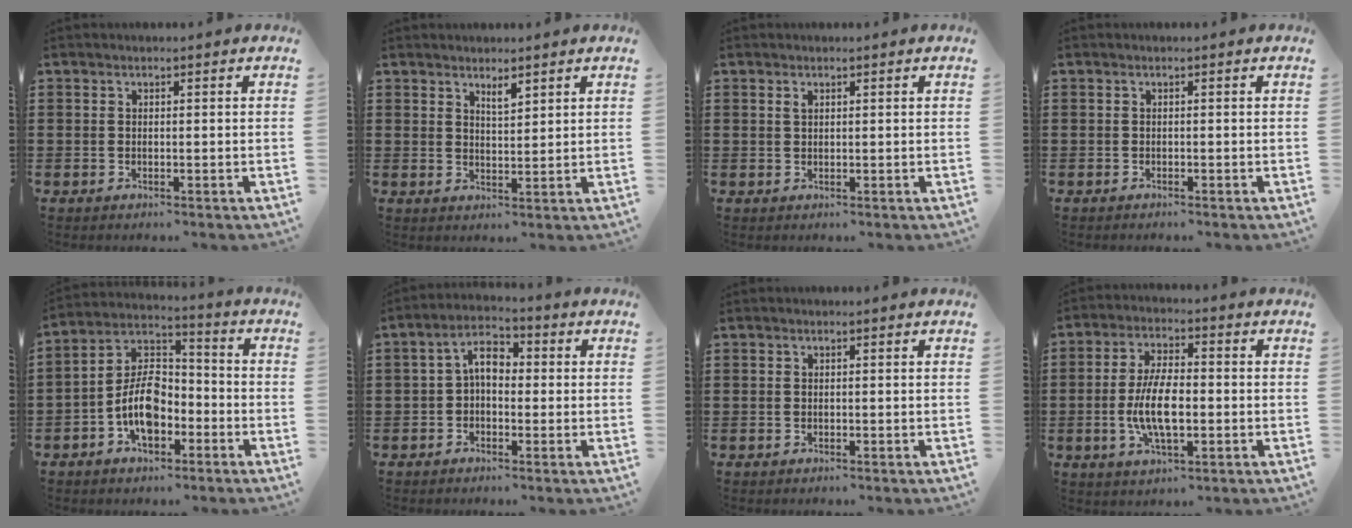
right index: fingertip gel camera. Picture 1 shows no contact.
{"total": 2.3, "force": [1.9, 0.4, 1.2], "torque": [-0.019, -0.002, 0.032]}
{"total": 0.8, "force": [0.4, 0.5, 0.5], "torque": [-0.012, 0.002, 0.008]}
{"total": 0.5, "force": [-0.5, 0.0, 0.1], "torque": [-0.003, -0.003, -0.010]}
{"total": 8.6, "force": [-3.5, 5.0, 6.0], "torque": [-0.138, 0.009, -0.071]}
{"total": 4.8, "force": [-0.2, 2.6, 4.0], "torque": [-0.085, 0.009, -0.008]}
{"total": 0.0}
{"total": 8.6, "force": [-1.4, 3.5, 7.7], "torque": [-0.172, -0.006, -0.033]}